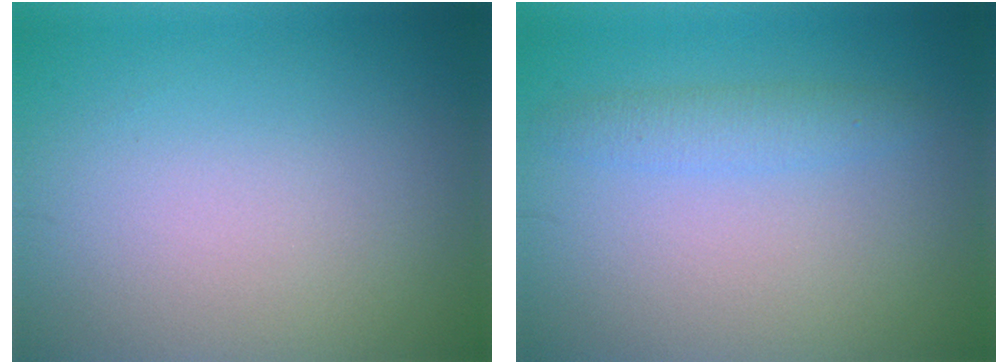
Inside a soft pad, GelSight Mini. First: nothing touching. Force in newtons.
{"total": 2.0, "press": 2.0, "slide": 0.1}